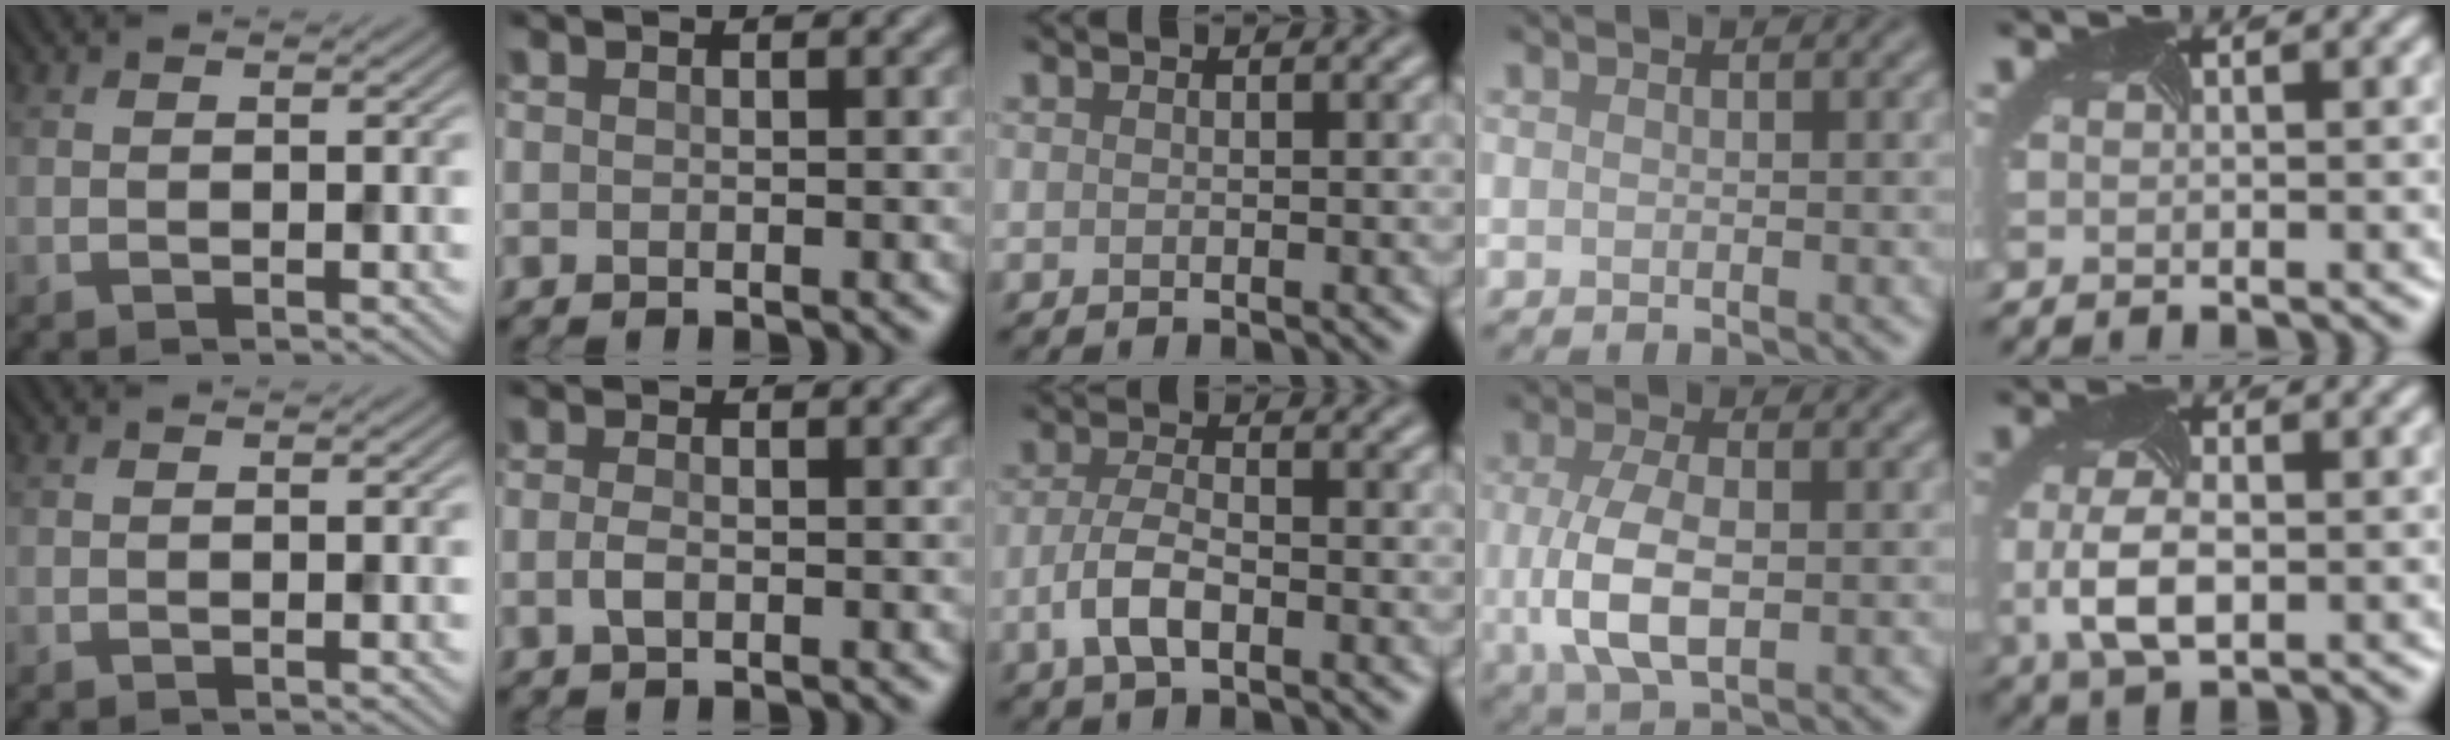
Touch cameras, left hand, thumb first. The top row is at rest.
{"index": {"total": 1.0, "force": [-0.1, 0.4, 0.9], "torque": [-0.024, 0.002, -0.005]}, "middle": {"total": 3.3, "force": [-1.2, 1.4, 2.8], "torque": [-0.060, 0.001, -0.028]}, "ring": {"total": 5.8, "force": [-0.4, 2.7, 5.2], "torque": [-0.119, -0.005, -0.007]}, "little": {"total": 5.1, "force": [-0.6, 2.8, 4.2], "torque": [-0.104, -0.010, -0.011]}}